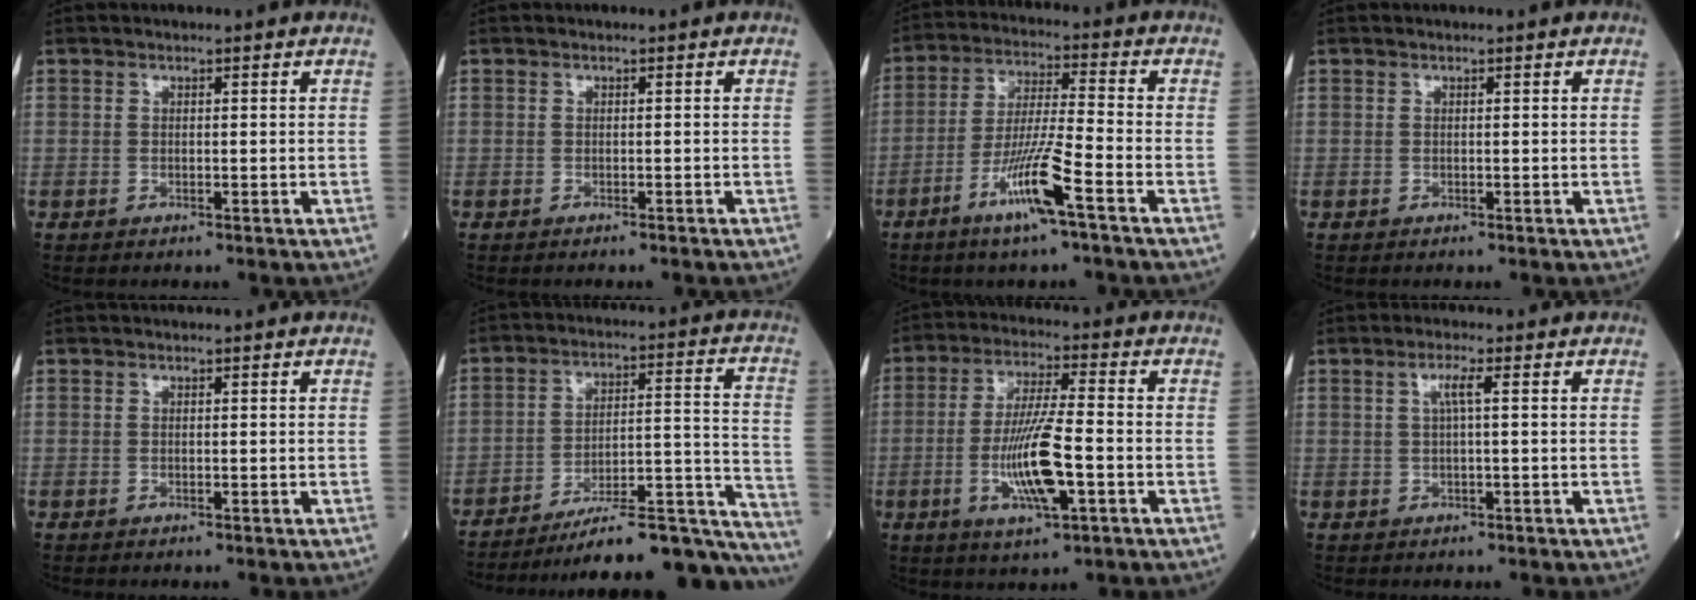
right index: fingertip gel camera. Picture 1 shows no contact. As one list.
[{"total": 1.2, "force": [-1.1, 0.0, 0.6], "torque": [-0.011, -0.001, -0.010]}, {"total": 9.9, "force": [-5.1, -0.5, 8.4], "torque": [-0.165, -0.009, -0.096]}, {"total": 0.0}, {"total": 0.0}, {"total": 23.1, "force": [-21.2, 2.5, 9.0], "torque": [-0.046, 0.046, -0.295]}, {"total": 10.9, "force": [-2.9, 1.3, 10.4], "torque": [-0.204, -0.006, -0.052]}, {"total": 2.2, "force": [0.5, -0.2, 2.1], "torque": [-0.045, 0.006, 0.012]}]